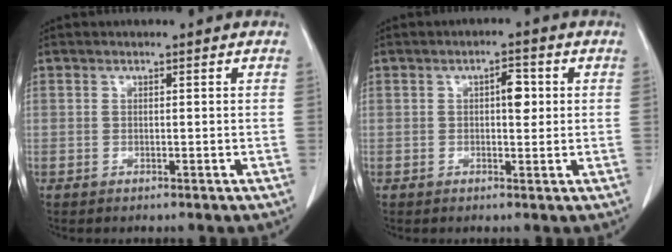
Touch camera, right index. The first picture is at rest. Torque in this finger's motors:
{"motor_torque": [0.08, 0.06, 0.08, 0.03]}